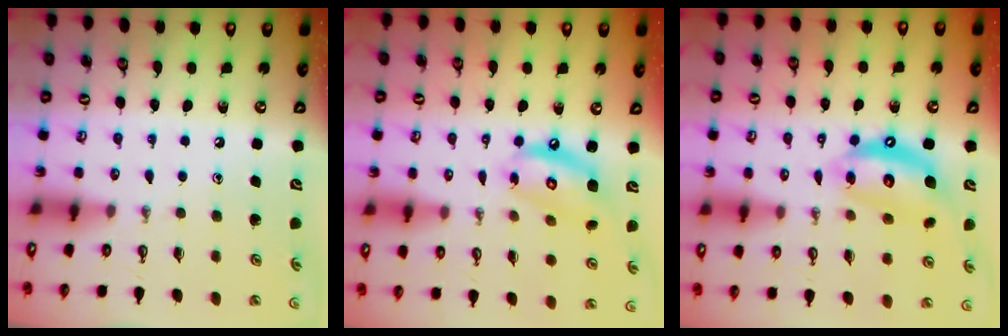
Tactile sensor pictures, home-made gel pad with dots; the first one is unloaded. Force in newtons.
{"total": 10.7, "press": 10.6, "slide": 1.1}
{"total": 11.8, "press": 11.7, "slide": 1.2}